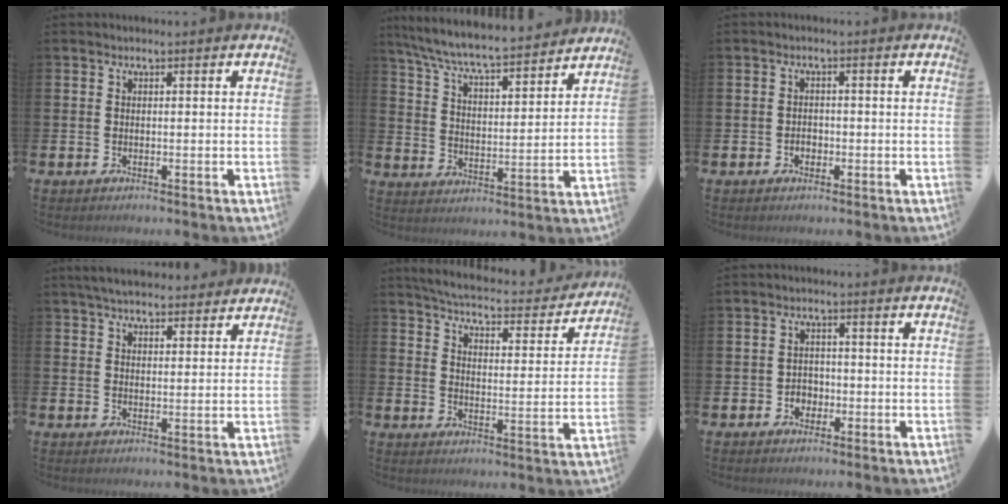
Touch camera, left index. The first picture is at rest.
{"total": 7.5, "force": [7.2, 0.5, 2.2], "torque": [-0.075, -0.057, 0.123]}
{"total": 1.5, "force": [-0.6, 1.2, 0.7], "torque": [-0.013, 0.005, -0.014]}
{"total": 4.7, "force": [4.4, 1.1, 1.0], "torque": [-0.027, -0.013, 0.081]}
{"total": 4.9, "force": [4.7, 0.8, 1.3], "torque": [-0.042, -0.041, 0.073]}
{"total": 2.4, "force": [-1.0, 2.1, 0.8], "torque": [-0.010, 0.002, -0.026]}